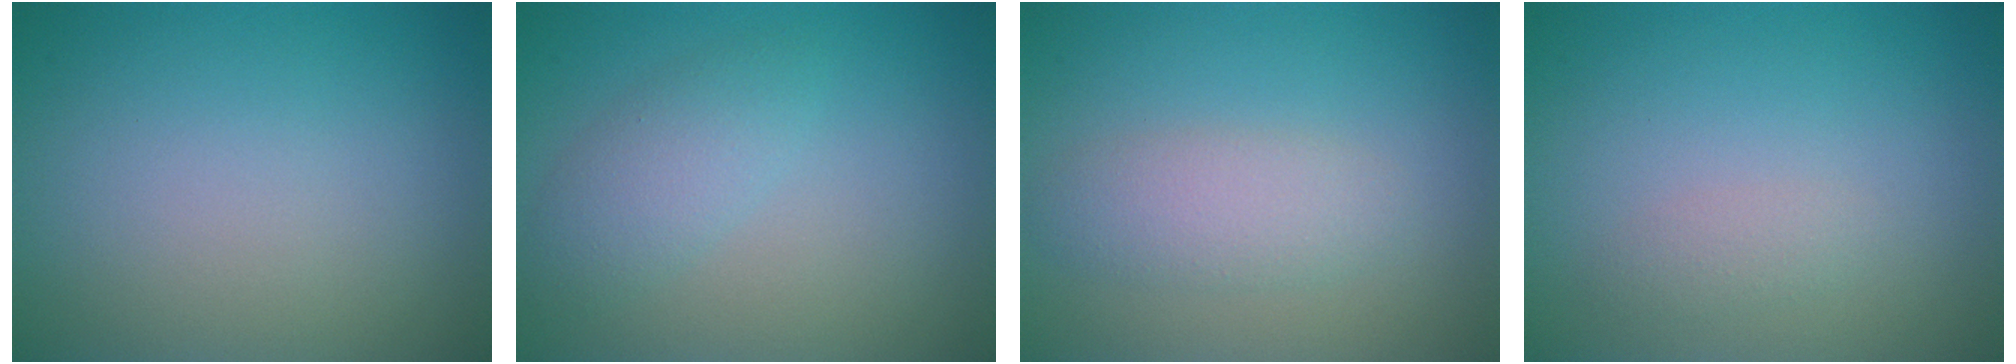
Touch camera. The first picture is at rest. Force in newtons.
{"total": 1.7, "press": 1.7, "slide": 0.0}
{"total": 2.6, "press": 2.6, "slide": 0.1}
{"total": 1.0, "press": 1.0, "slide": 0.0}